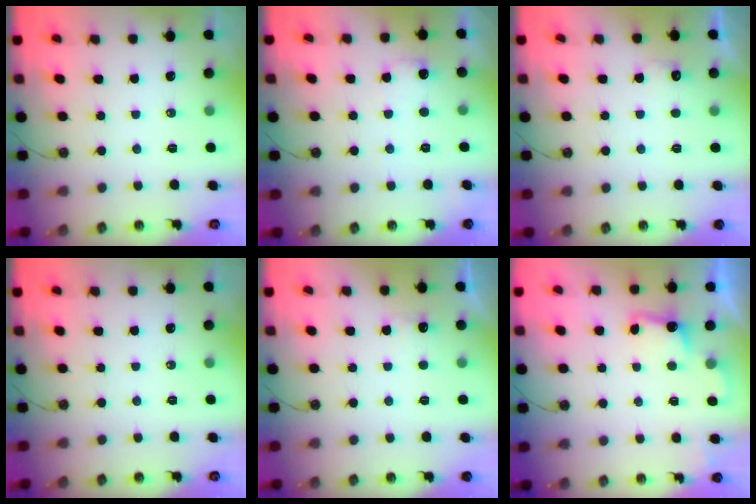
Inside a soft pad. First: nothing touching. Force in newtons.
{"total": 6.5, "press": 6.4, "slide": 1.4}
{"total": 3.9, "press": 3.8, "slide": 1.0}
{"total": 0.0}
{"total": 5.6, "press": 5.5, "slide": 1.2}
{"total": 2.0, "press": 1.7, "slide": 0.9}